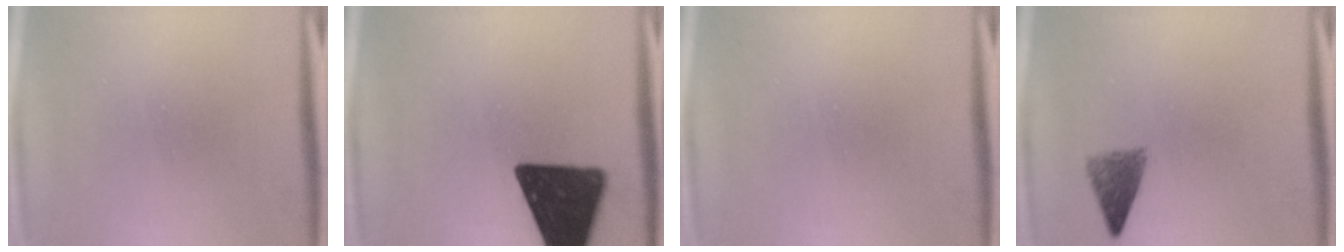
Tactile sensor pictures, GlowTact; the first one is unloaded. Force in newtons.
{"total": 18.5}
{"total": 0.0}
{"total": 3.3}